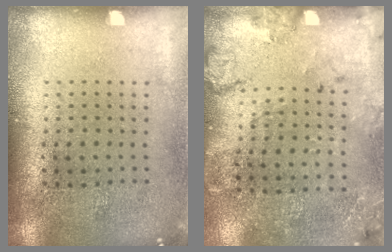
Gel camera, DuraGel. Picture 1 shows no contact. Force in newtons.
{"total": 1.8, "press": 1.5, "slide": 1.0}